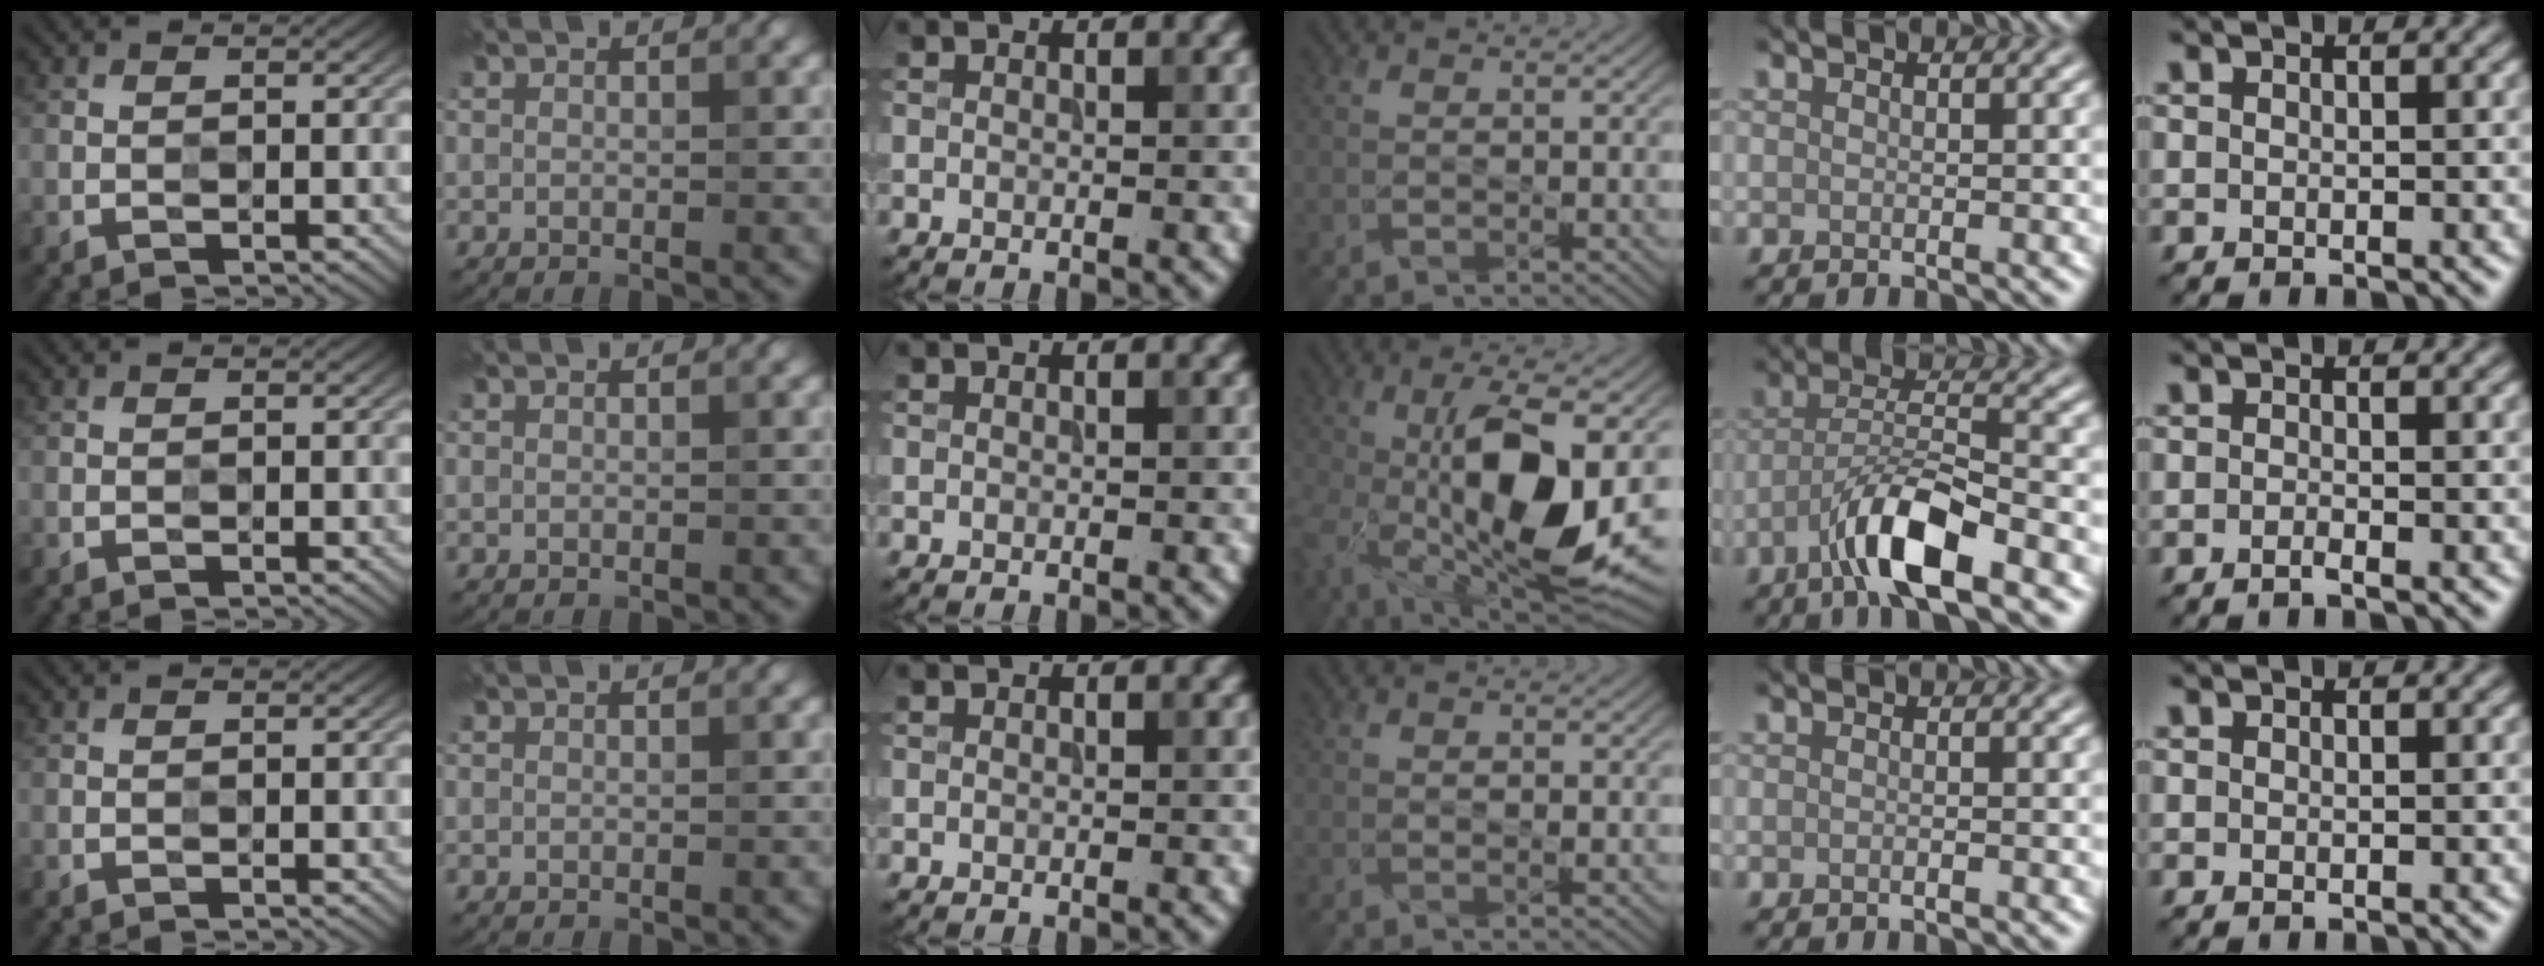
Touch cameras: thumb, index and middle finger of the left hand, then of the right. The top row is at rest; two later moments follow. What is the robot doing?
{"motion": "press", "object": "stopwatch"}